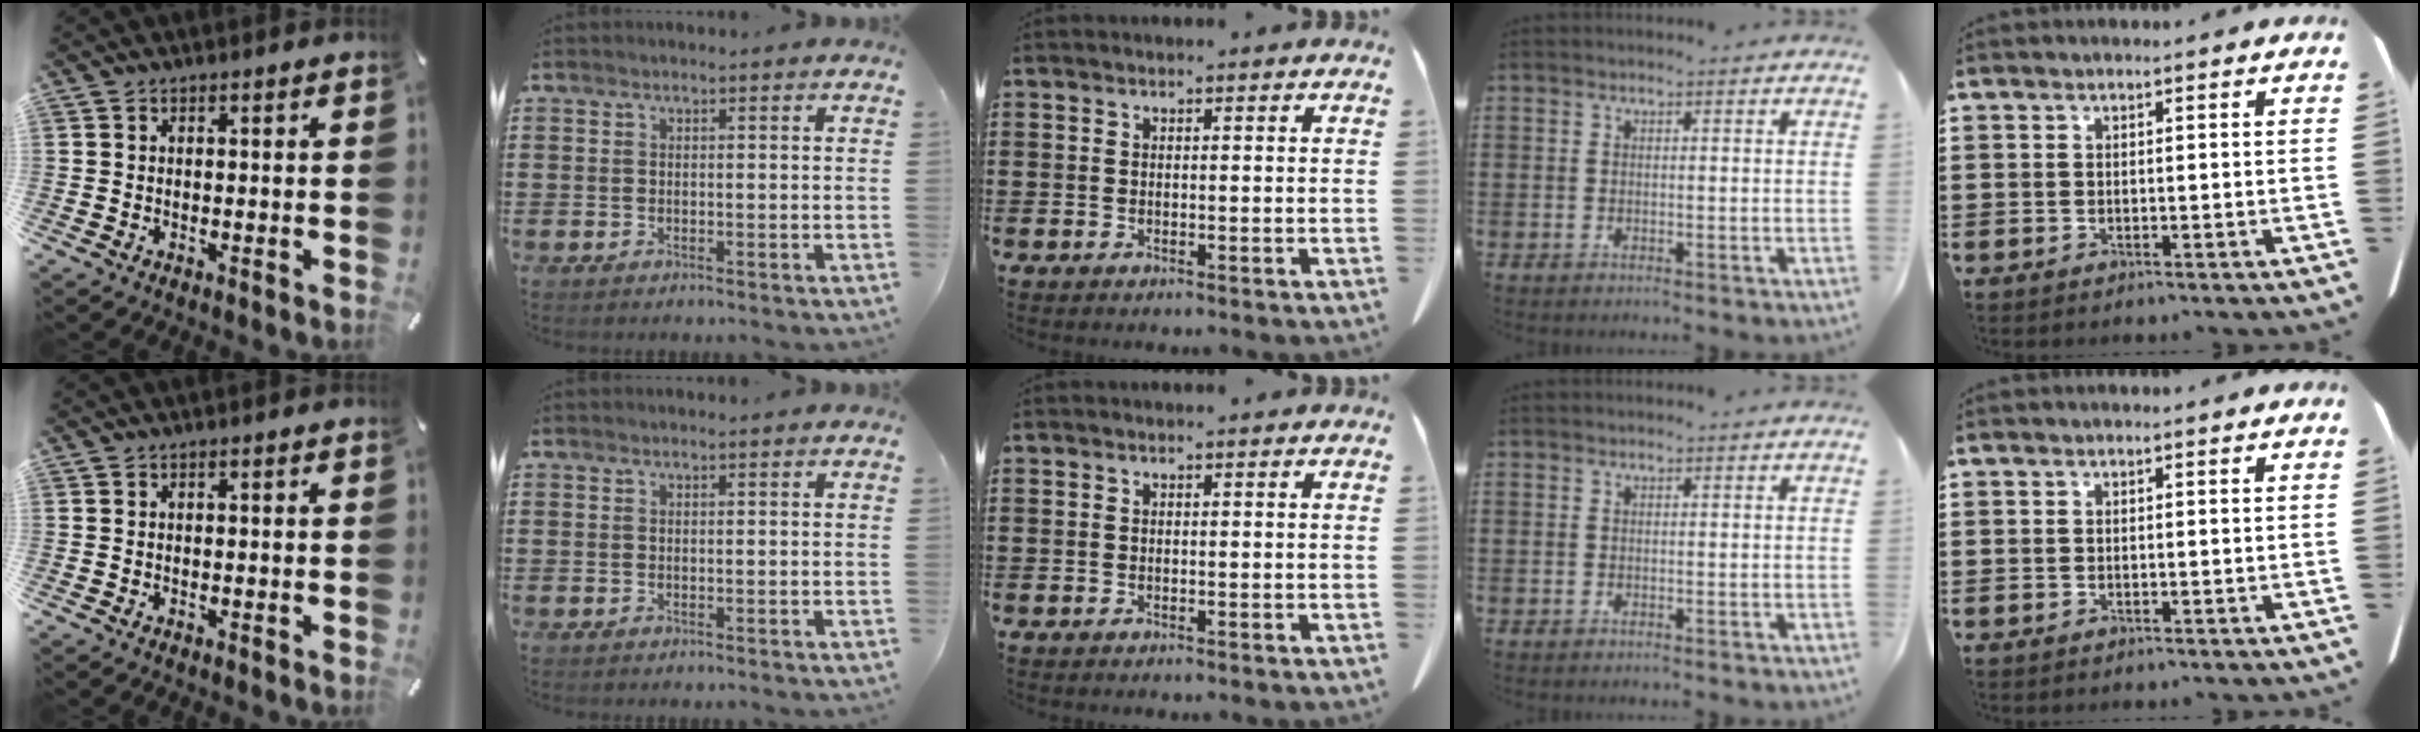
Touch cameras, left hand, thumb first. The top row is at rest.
{}